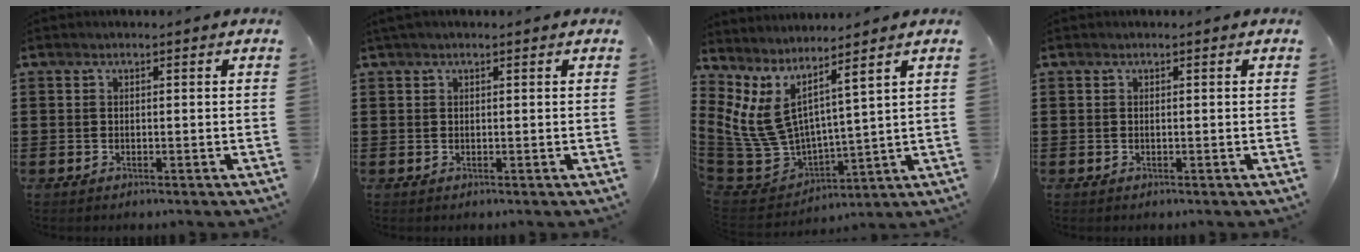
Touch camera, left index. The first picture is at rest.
{"total": 0.7, "force": [0.4, 0.1, 0.5], "torque": [-0.012, 0.002, 0.007]}
{"total": 6.4, "force": [3.3, 3.0, 4.6], "torque": [-0.144, -0.057, 0.059]}
{"total": 0.0}